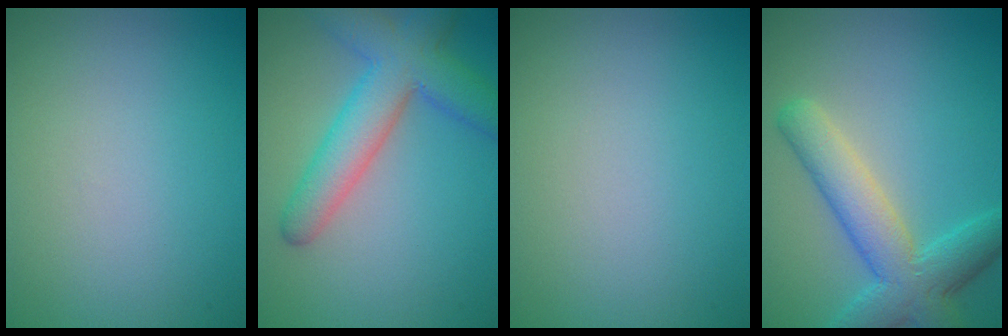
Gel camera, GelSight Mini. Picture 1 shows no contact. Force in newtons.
{"total": 6.7, "press": 6.7, "slide": 0.2}
{"total": 0.0}
{"total": 6.1, "press": 6.1, "slide": 0.3}